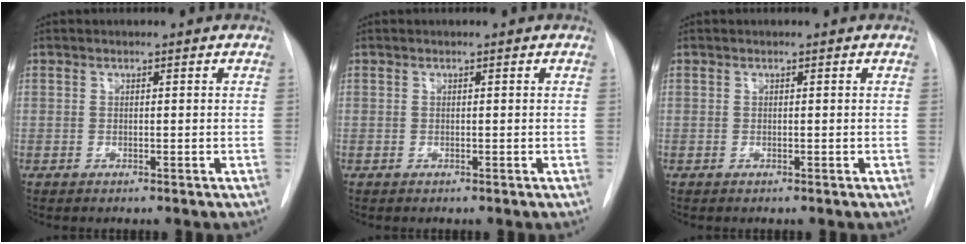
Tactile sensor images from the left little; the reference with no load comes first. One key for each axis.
{"total": 0.0}
{"total": 0.0}